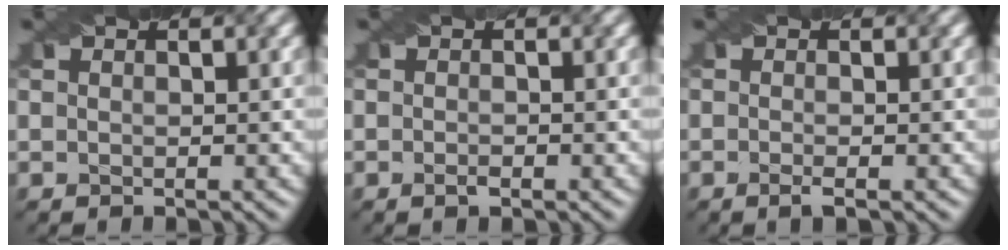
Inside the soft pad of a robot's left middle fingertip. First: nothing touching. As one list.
[{"total": 0.9, "force": [-0.6, 0.3, 0.6], "torque": [-0.009, 0.000, -0.011]}, {"total": 1.3, "force": [-0.7, 0.0, 1.1], "torque": [-0.023, -0.001, -0.015]}]